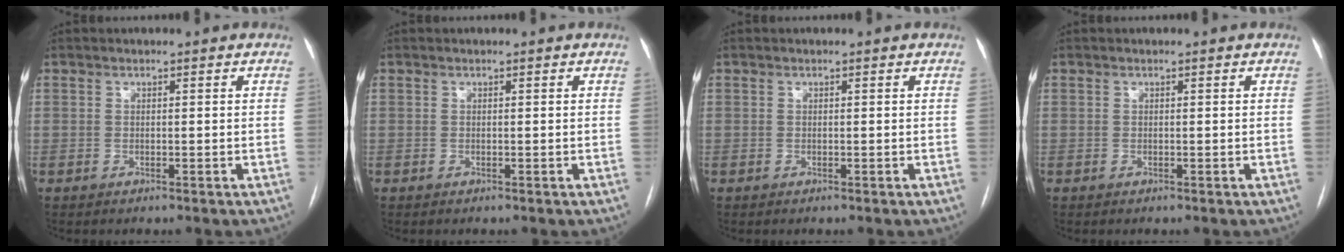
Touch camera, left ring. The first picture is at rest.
{"total": 0.0}
{"total": 0.0}
{"total": 0.0}